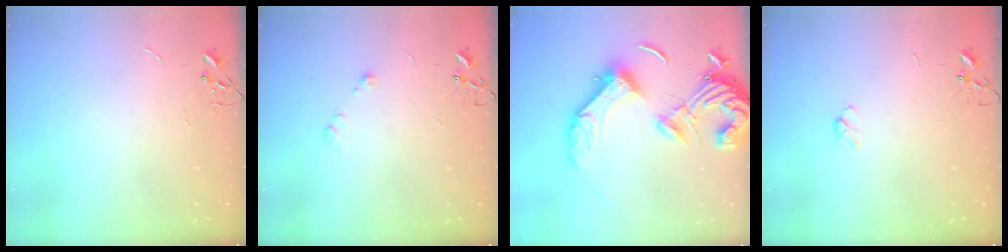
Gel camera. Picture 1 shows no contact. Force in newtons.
{"total": 6.2, "press": 6.2, "slide": 0.6}
{"total": 20.0, "press": 19.9, "slide": 2.7}
{"total": 3.7, "press": 3.7, "slide": 0.7}